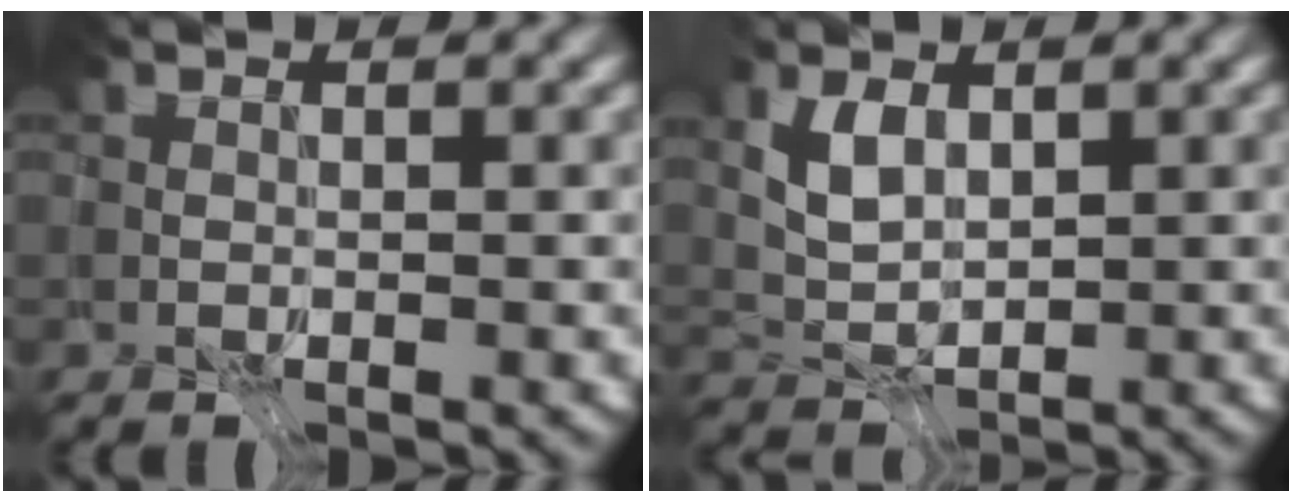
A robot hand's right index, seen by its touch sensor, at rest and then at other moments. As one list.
[{"total": 0.5, "force": [-0.1, -0.4, 0.3], "torque": [-0.009, -0.008, 0.010]}]